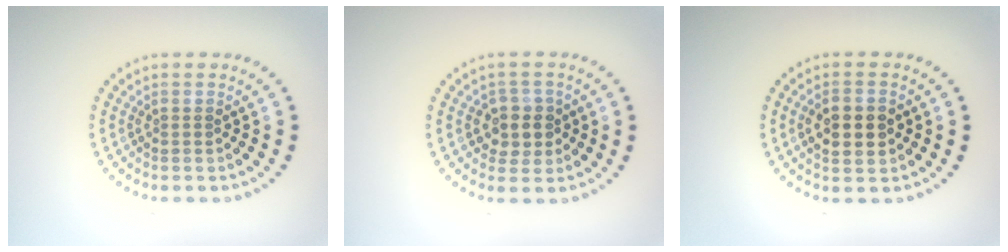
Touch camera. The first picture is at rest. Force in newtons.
{"total": 2.7, "press": 2.5, "slide": 0.9}
{"total": 4.2, "press": 4.2, "slide": 0.2}